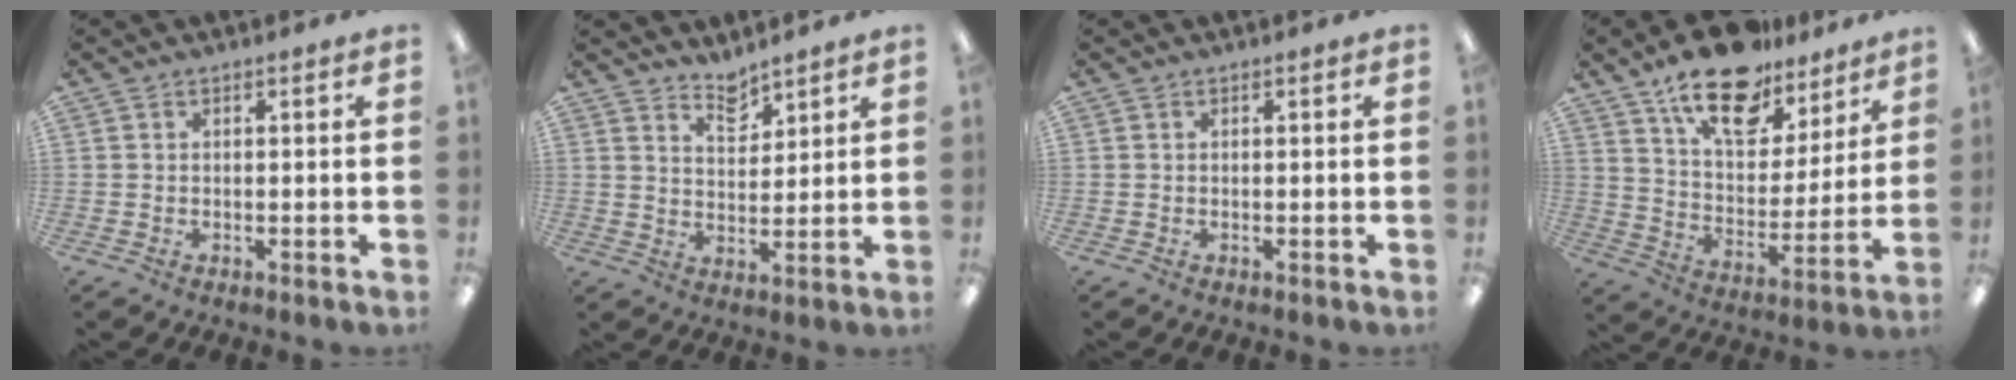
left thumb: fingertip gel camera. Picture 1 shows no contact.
{"total": 5.5, "force": [5.0, 2.0, 1.0], "torque": [-0.008, -0.035, 0.091]}
{"total": 0.0}
{"total": 18.0, "force": [13.1, 8.7, 8.8], "torque": [-0.145, -0.077, 0.227]}